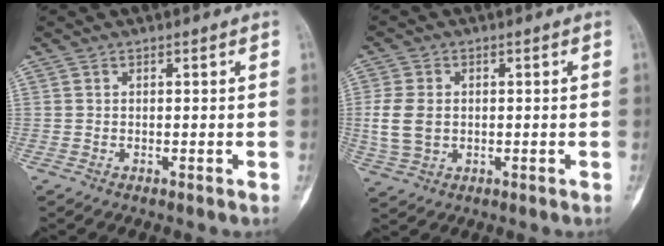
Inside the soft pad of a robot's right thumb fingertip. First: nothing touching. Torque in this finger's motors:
{"motor_torque": [-0.12, -0.04, 0.33, -0.21, 0.00]}